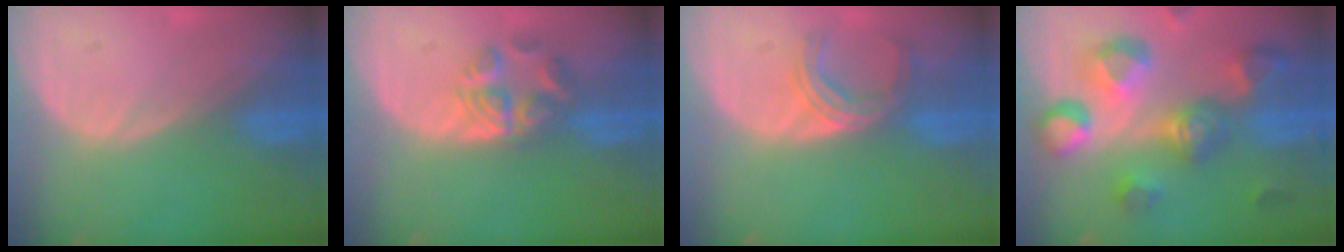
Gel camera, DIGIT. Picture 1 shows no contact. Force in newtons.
{"total": 5.7, "press": 4.7, "slide": 3.1}
{"total": 4.9, "press": 4.6, "slide": 1.6}
{"total": 11.3, "press": 10.1, "slide": 5.1}